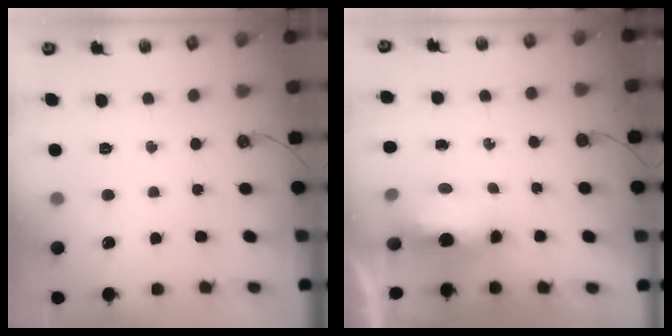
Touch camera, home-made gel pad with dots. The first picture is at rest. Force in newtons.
{"total": 7.7, "press": 7.7, "slide": 0.4}